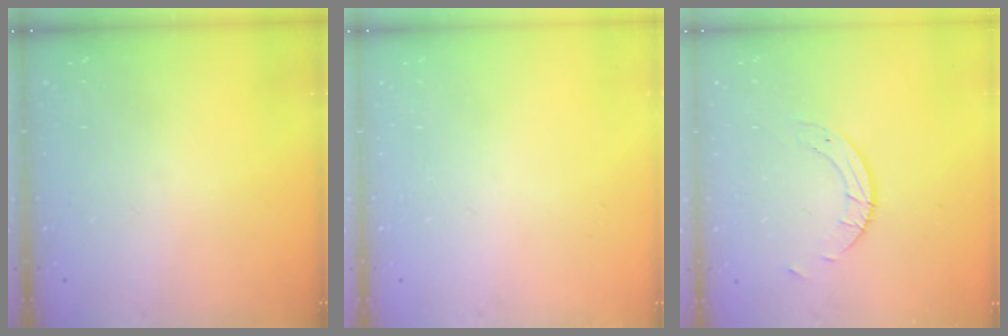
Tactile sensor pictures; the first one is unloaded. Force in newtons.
{"total": 0.0}
{"total": 4.3, "press": 4.3, "slide": 0.3}